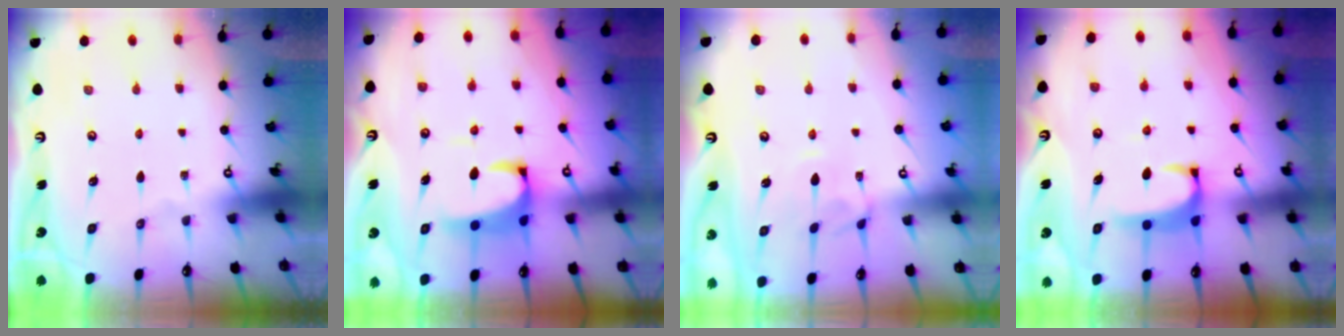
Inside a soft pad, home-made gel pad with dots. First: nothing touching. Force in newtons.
{"total": 3.7, "press": 3.6, "slide": 1.0}
{"total": 2.7, "press": 2.6, "slide": 0.7}
{"total": 2.1, "press": 2.0, "slide": 0.3}